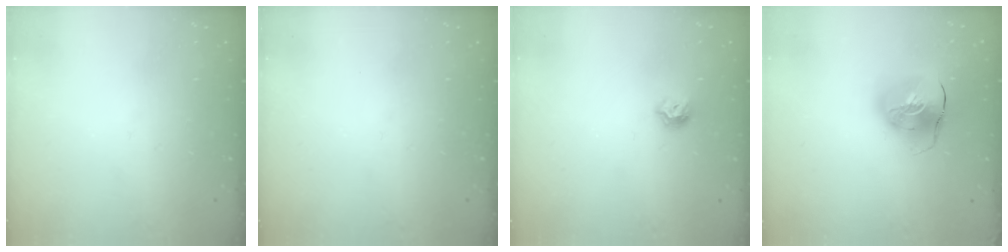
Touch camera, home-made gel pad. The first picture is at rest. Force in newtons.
{"total": 0.0}
{"total": 6.3, "press": 6.2, "slide": 0.9}
{"total": 13.9, "press": 13.8, "slide": 2.1}